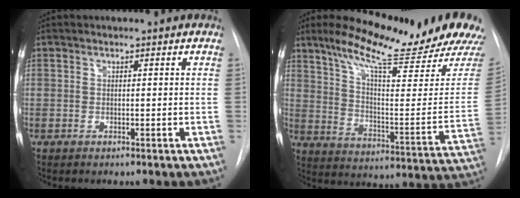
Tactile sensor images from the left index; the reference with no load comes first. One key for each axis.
{"total": 21.5, "fx": 18.4, "fy": 0.4, "fz": 11.0, "tx": -0.171, "ty": -0.070, "tz": 0.257}